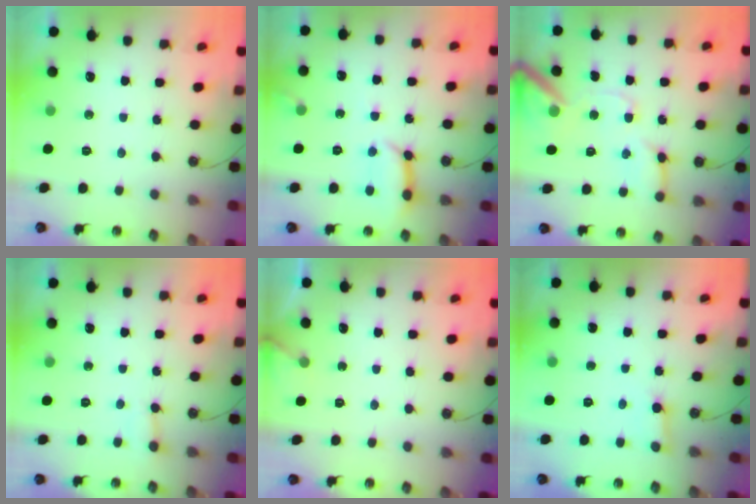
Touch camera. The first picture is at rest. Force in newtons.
{"total": 9.8, "press": 9.8, "slide": 1.0}
{"total": 13.7, "press": 13.6, "slide": 2.0}
{"total": 2.0, "press": 2.0, "slide": 0.0}
{"total": 2.5, "press": 2.5, "slide": 0.3}
{"total": 2.7, "press": 2.7, "slide": 0.1}